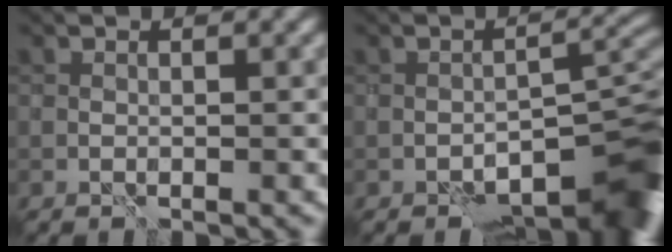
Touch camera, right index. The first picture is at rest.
{"total": 9.2, "force": [-6.1, 3.4, 5.9], "torque": [-0.052, 0.001, -0.087]}